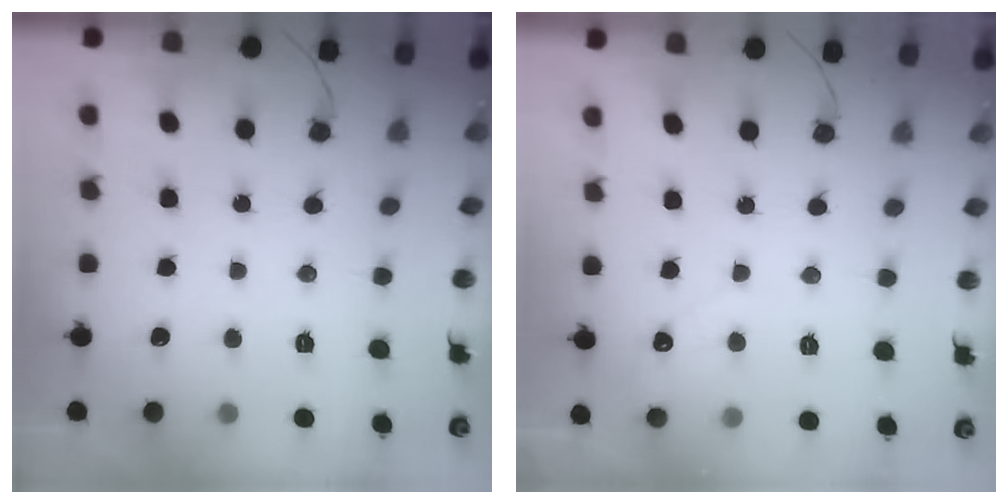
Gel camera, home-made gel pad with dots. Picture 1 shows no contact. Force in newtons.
{"total": 2.2, "press": 2.2, "slide": 0.2}